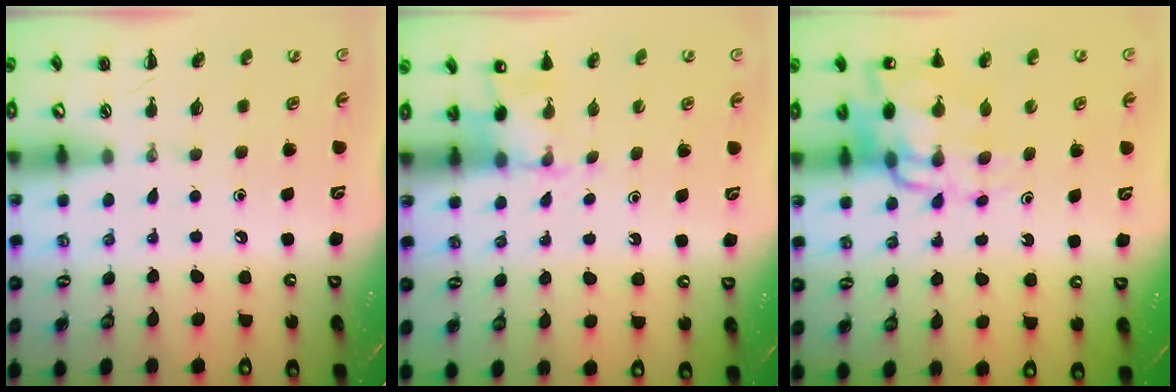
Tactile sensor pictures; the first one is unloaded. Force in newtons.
{"total": 4.6, "press": 4.5, "slide": 1.2}
{"total": 13.9, "press": 13.4, "slide": 3.8}